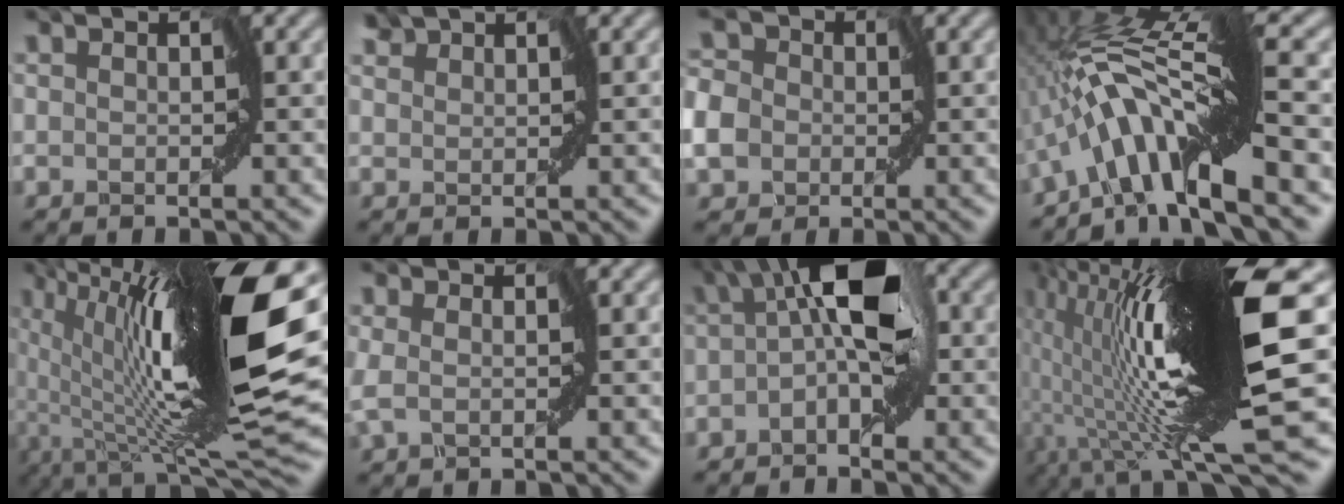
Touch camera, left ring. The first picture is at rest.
{"total": 1.1, "force": [0.9, 0.7, 0.1], "torque": [-0.002, 0.003, 0.011]}
{"total": 7.5, "force": [-2.6, 6.2, 3.2], "torque": [-0.075, -0.010, -0.069]}
{"total": 9.5, "force": [-2.9, 1.5, 9.0], "torque": [-0.144, 0.022, -0.052]}
{"total": 16.8, "force": [2.7, 4.0, 16.1], "torque": [-0.256, 0.006, 0.044]}
{"total": 1.6, "force": [0.1, 1.0, 1.3], "torque": [-0.035, 0.003, -0.007]}
{"total": 7.4, "force": [0.7, 3.0, 6.7], "torque": [-0.105, 0.027, -0.008]}
{"total": 17.1, "force": [1.1, 2.9, 16.8], "torque": [-0.292, 0.017, 0.031]}